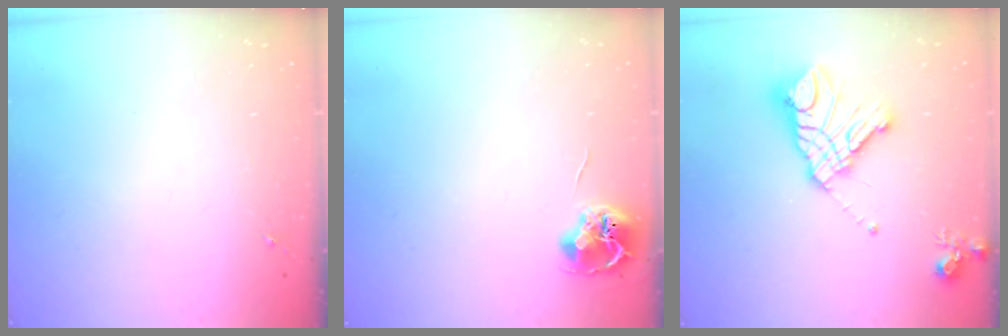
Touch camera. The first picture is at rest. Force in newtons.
{"total": 7.6, "press": 7.5, "slide": 0.6}
{"total": 18.0, "press": 17.9, "slide": 1.9}